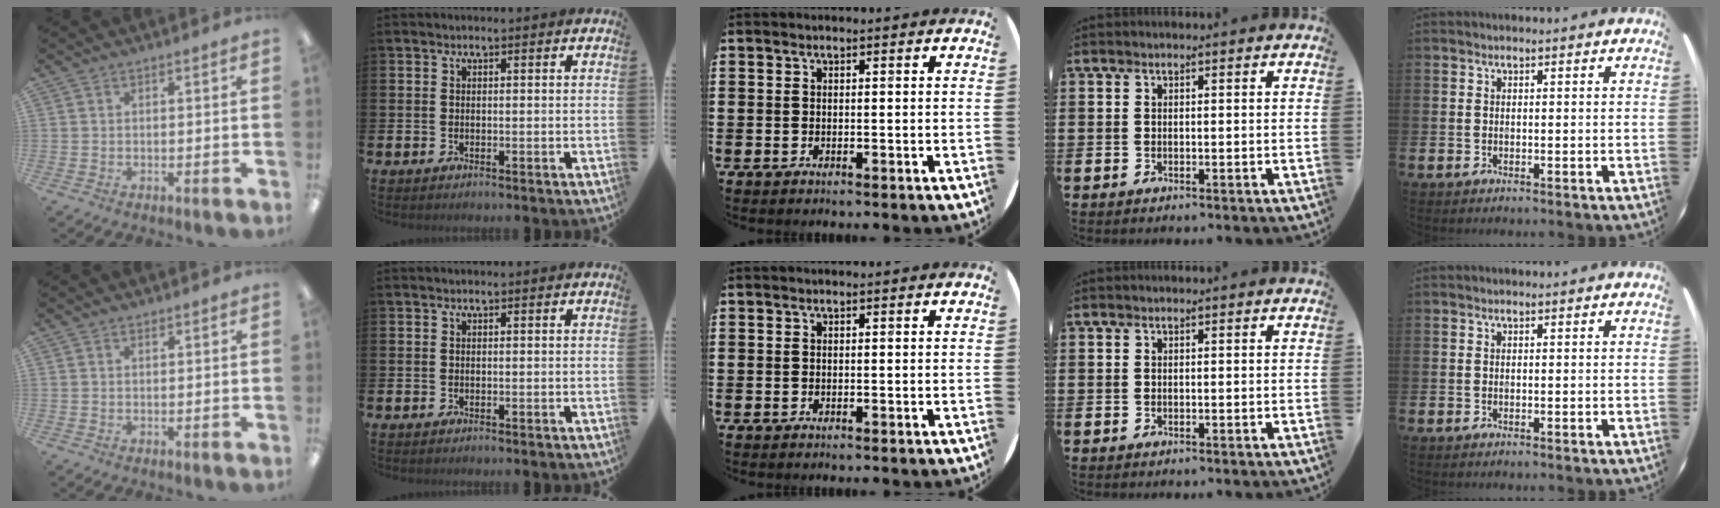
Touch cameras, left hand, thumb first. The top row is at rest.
{"thumb": {"total": 0.7, "force": [0.6, 0.3, 0.1], "torque": [-0.003, -0.001, 0.012]}}